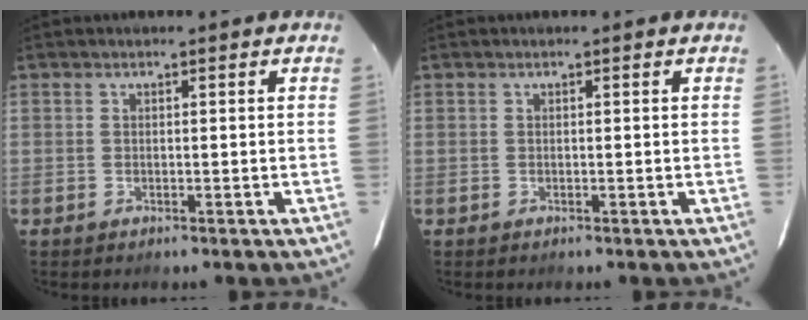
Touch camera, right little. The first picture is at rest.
{"total": 0.0}